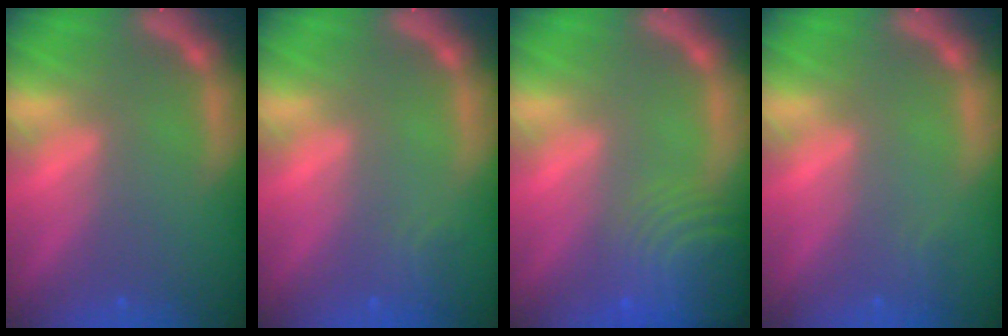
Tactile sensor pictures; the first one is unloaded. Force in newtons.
{"total": 1.4}
{"total": 10.1}
{"total": 0.9}